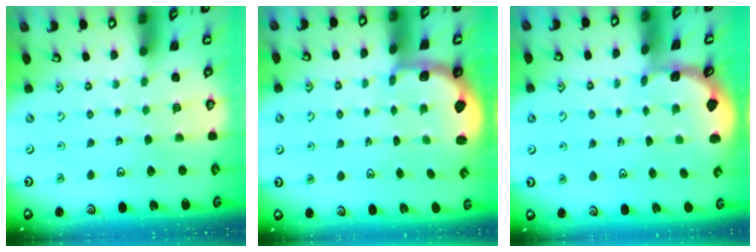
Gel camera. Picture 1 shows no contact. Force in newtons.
{"total": 2.1, "press": 1.4, "slide": 1.6}
{"total": 1.1, "press": 1.1, "slide": 0.1}